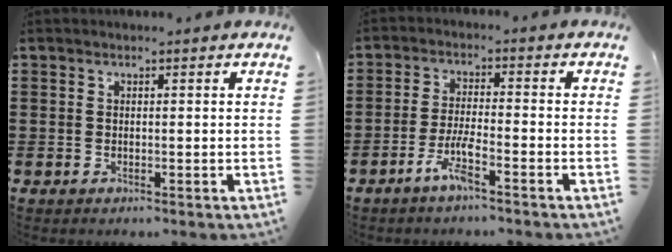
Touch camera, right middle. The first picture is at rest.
{"total": 4.8, "force": [-3.0, 0.6, 3.6], "torque": [-0.082, -0.004, -0.059]}